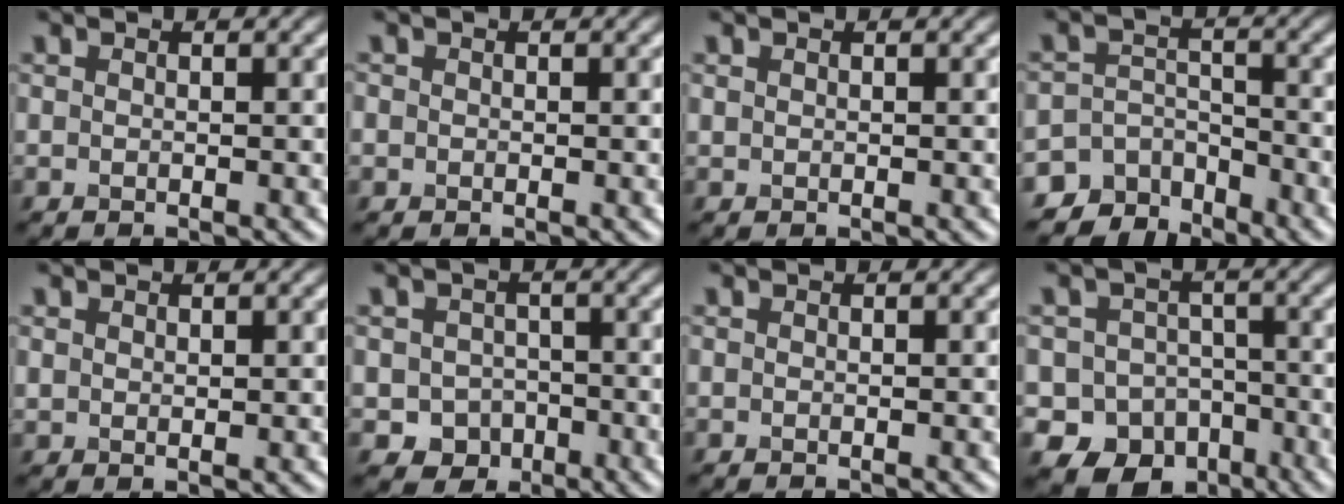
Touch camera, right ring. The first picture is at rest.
{"total": 0.7, "force": [0.0, 0.7, 0.0], "torque": [0.006, -0.006, -0.002]}
{"total": 0.0}
{"total": 5.4, "force": [-4.6, 2.9, 0.4], "torque": [0.010, -0.004, -0.073]}
{"total": 0.8, "force": [0.6, 0.4, 0.3], "torque": [-0.008, -0.003, 0.016]}
{"total": 3.0, "force": [-0.9, 2.7, 1.0], "torque": [-0.010, -0.004, -0.016]}
{"total": 0.0}
{"total": 10.4, "force": [-5.8, 8.2, 2.8], "torque": [-0.021, -0.028, -0.103]}